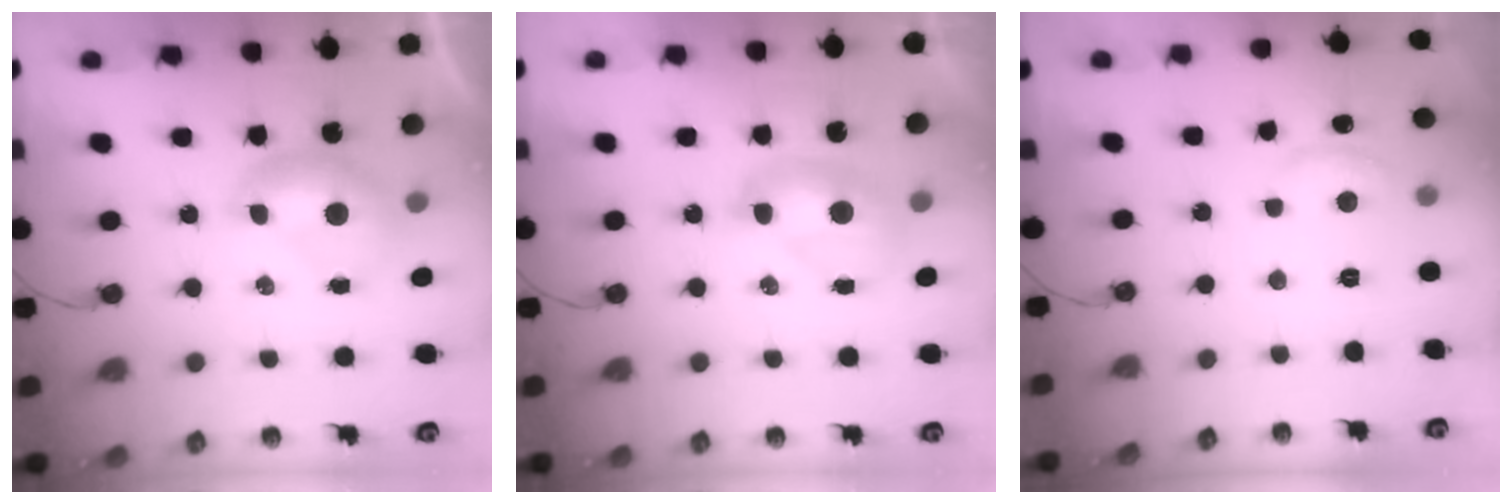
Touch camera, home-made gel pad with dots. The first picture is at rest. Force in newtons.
{"total": 2.0, "press": 2.0, "slide": 0.2}
{"total": 1.4, "press": 1.0, "slide": 1.0}